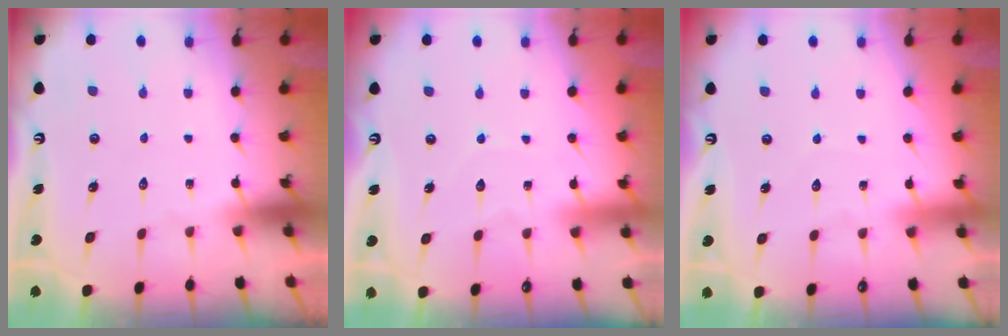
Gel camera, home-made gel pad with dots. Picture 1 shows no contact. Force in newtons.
{"total": 4.5, "press": 4.4, "slide": 0.6}
{"total": 2.5, "press": 2.5, "slide": 0.3}